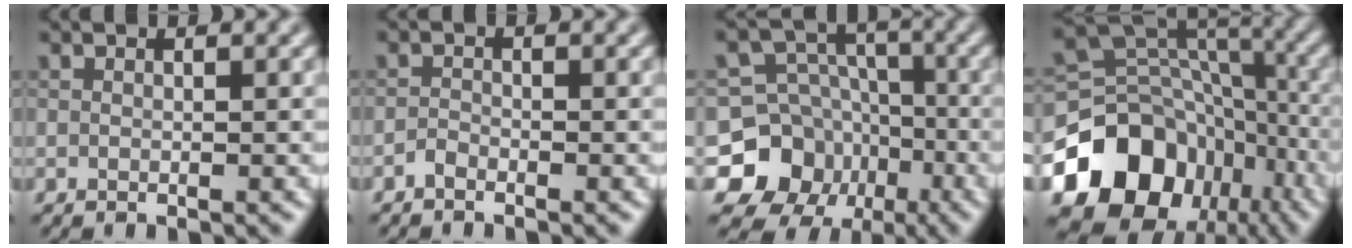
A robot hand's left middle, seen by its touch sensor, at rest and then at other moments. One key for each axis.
{"total": 0.7, "fx": -0.6, "fy": 0.2, "fz": 0.3, "tx": -0.005, "ty": 0.001, "tz": -0.015}
{"total": 11.4, "fx": -5.5, "fy": 9.6, "fz": 2.7, "tx": -0.048, "ty": -0.012, "tz": -0.118}
{"total": 16.5, "fx": -8.4, "fy": 12.6, "fz": 6.6, "tx": -0.143, "ty": -0.011, "tz": -0.127}